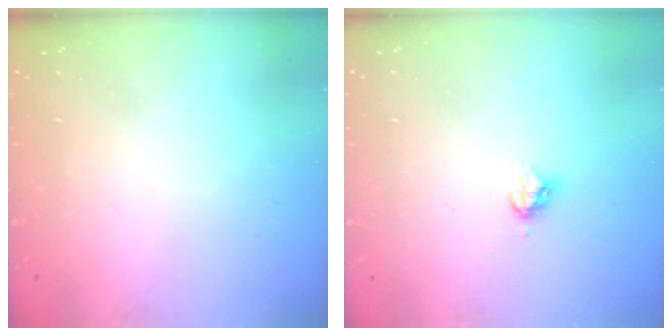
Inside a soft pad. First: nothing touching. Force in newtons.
{"total": 3.9, "press": 3.9, "slide": 0.4}